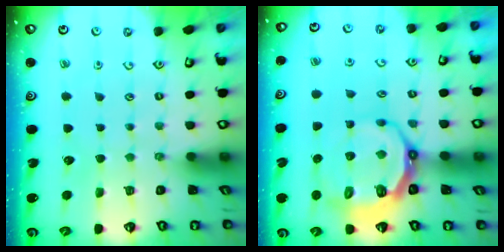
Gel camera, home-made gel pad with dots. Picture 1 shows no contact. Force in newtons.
{"total": 9.7, "press": 8.8, "slide": 4.1}